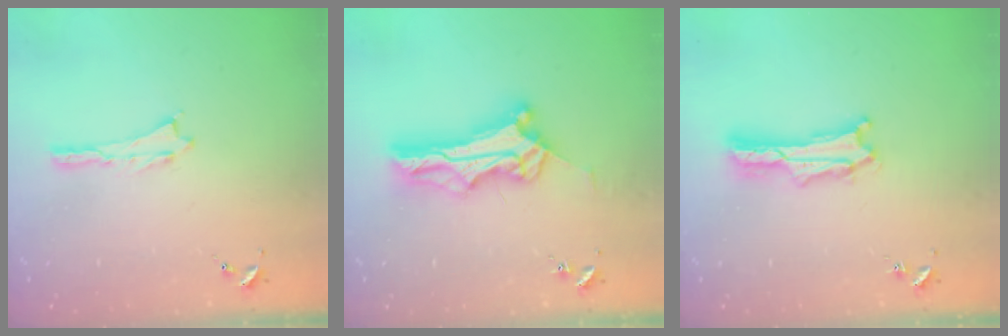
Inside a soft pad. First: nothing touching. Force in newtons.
{"total": 9.9, "press": 9.9, "slide": 0.8}
{"total": 2.0, "press": 2.0, "slide": 0.3}